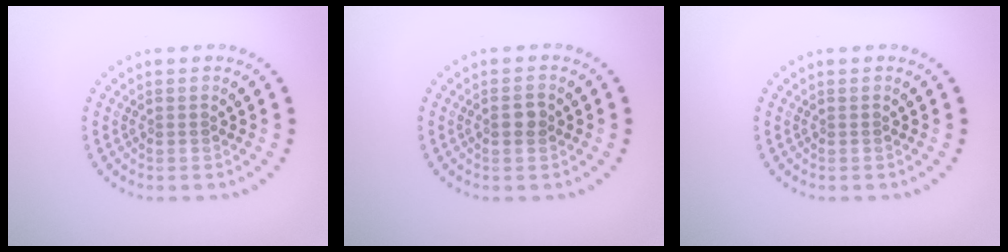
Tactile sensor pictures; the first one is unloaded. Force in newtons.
{"total": 1.4, "press": 1.3, "slide": 0.3}
{"total": 0.0}